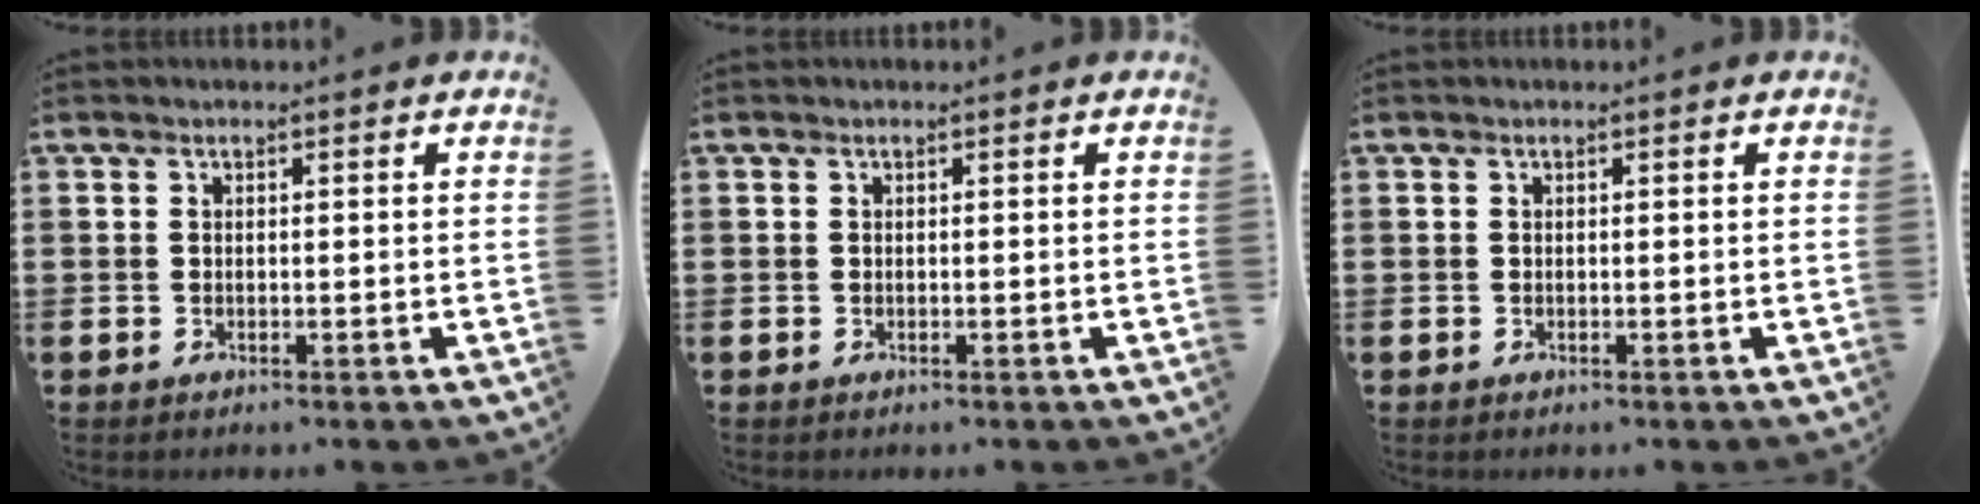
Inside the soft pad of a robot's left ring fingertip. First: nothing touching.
{"total": 0.0}
{"total": 0.0}